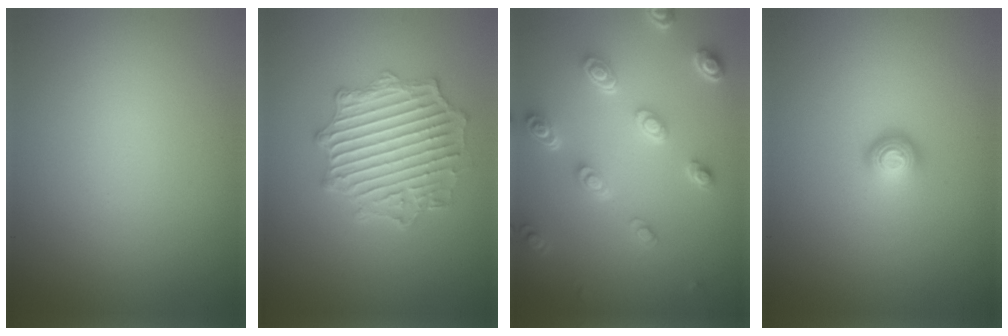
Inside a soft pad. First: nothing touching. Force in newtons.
{"total": 5.2, "press": 4.6, "slide": 2.2}
{"total": 4.5, "press": 3.4, "slide": 3.0}
{"total": 1.7, "press": 1.2, "slide": 1.2}